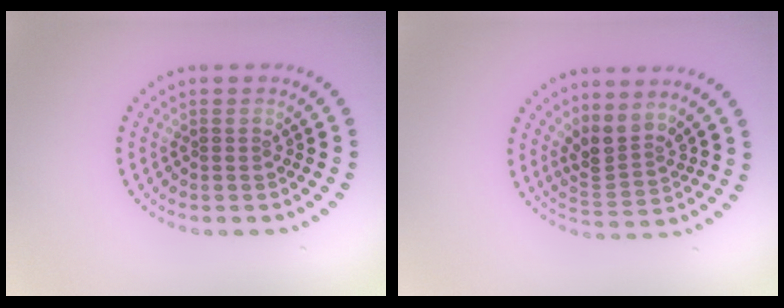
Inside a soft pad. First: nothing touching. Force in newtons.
{"total": 3.0, "press": 2.2, "slide": 2.1}